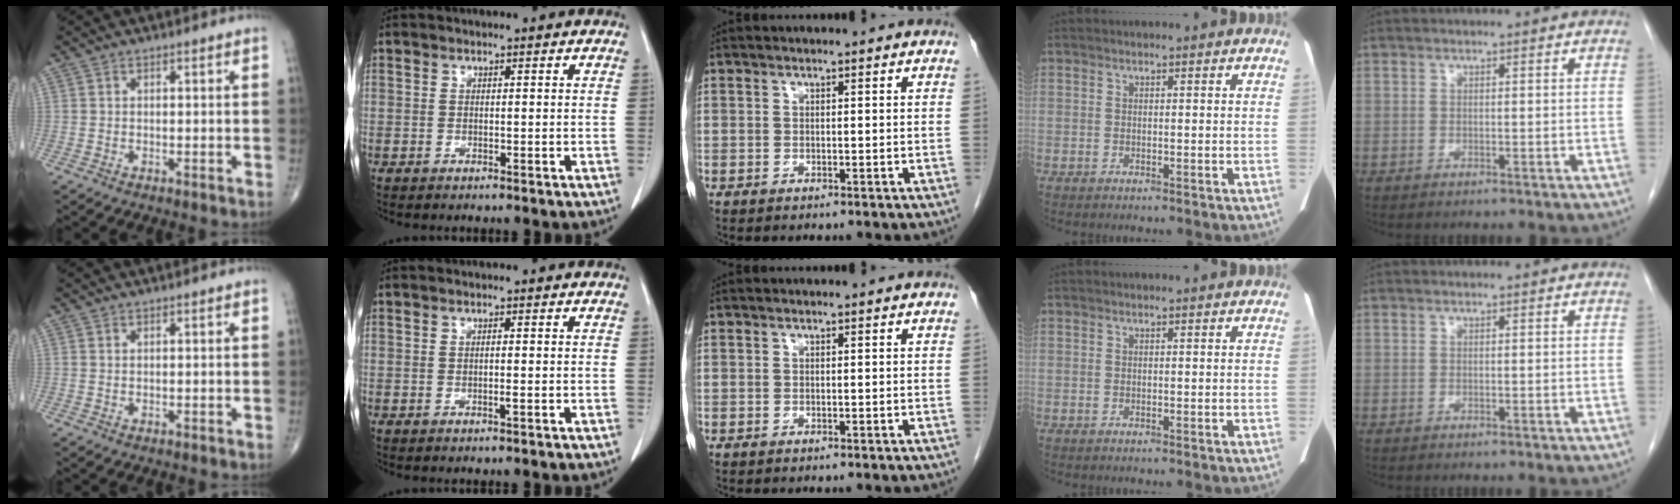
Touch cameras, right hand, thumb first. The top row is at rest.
{"index": {"total": 0.7, "force": [-0.2, -0.1, 0.7], "torque": [-0.011, 0.000, -0.002]}}